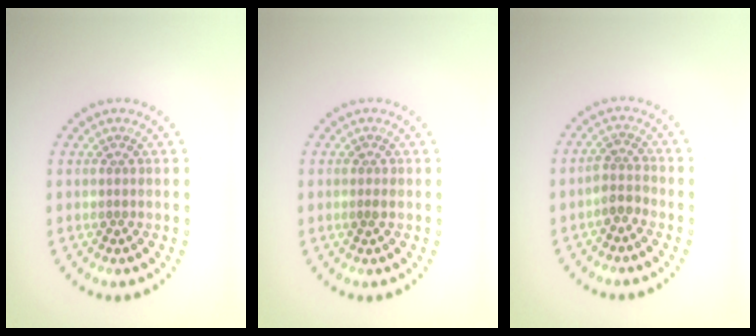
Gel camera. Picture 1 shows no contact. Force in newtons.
{"total": 0.6, "press": 0.6, "slide": 0.2}
{"total": 1.8, "press": 1.4, "slide": 1.0}